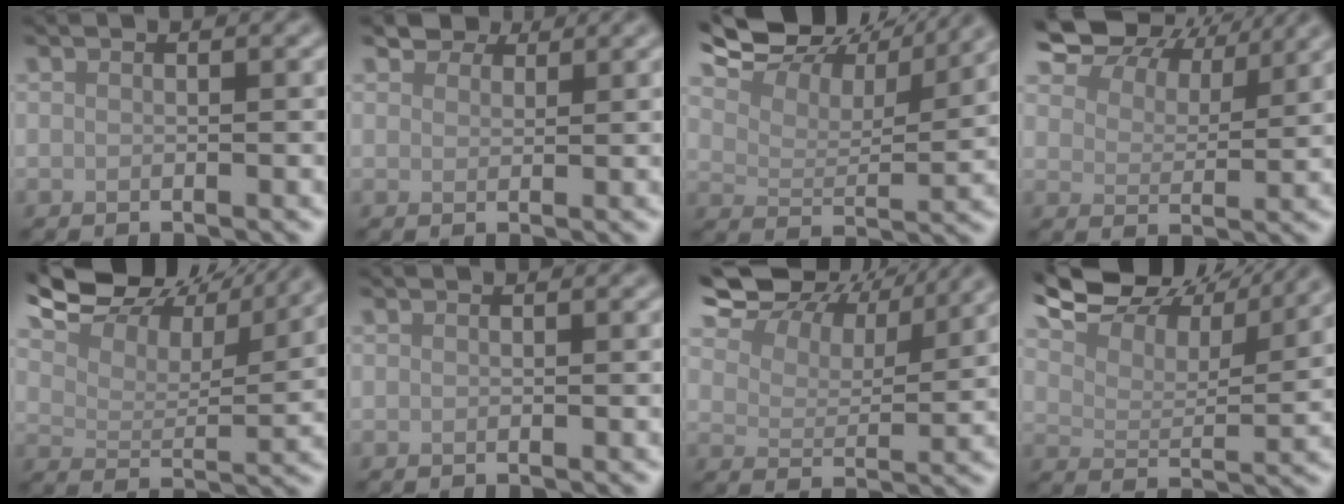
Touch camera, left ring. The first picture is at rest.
{"total": 2.2, "force": [1.9, 1.0, 0.5], "torque": [-0.010, 0.000, 0.029]}
{"total": 11.7, "force": [9.9, 3.5, 5.2], "torque": [-0.109, 0.013, 0.127]}
{"total": 9.2, "force": [8.0, 3.3, 3.3], "torque": [-0.079, 0.010, 0.113]}
{"total": 11.6, "force": [10.0, 3.4, 4.9], "torque": [-0.106, 0.015, 0.127]}
{"total": 0.0}
{"total": 10.0, "force": [8.2, 3.7, 4.4], "torque": [-0.090, 0.012, 0.103]}
{"total": 10.6, "force": [9.4, 2.8, 4.2], "torque": [-0.091, 0.013, 0.123]}